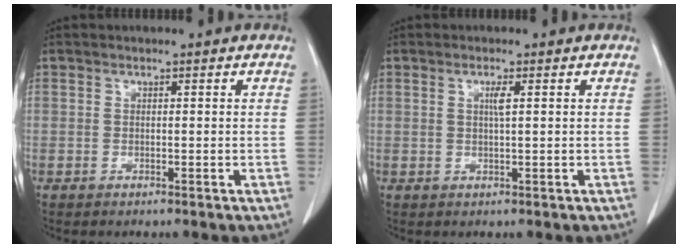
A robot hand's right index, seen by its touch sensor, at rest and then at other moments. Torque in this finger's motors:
{"motor_torque": [0.07, -0.05, 0.02, 0.01]}